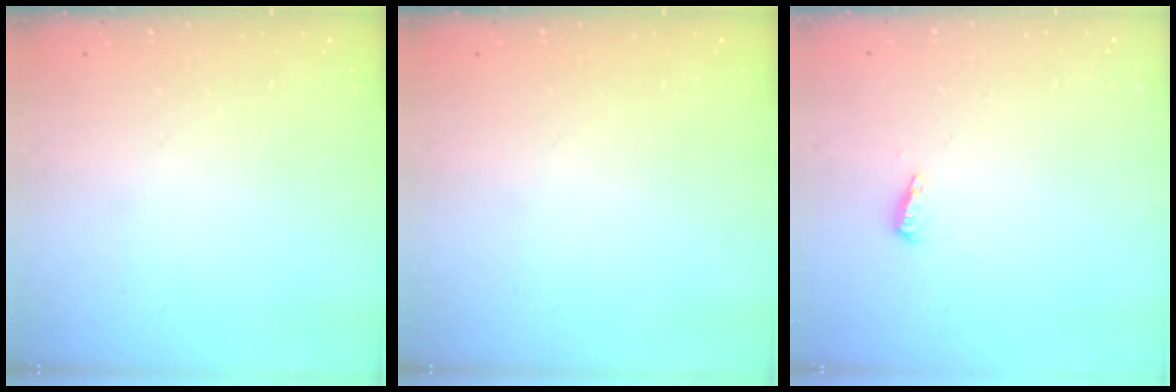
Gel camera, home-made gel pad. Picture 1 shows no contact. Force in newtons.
{"total": 0.0}
{"total": 4.9, "press": 4.8, "slide": 1.2}